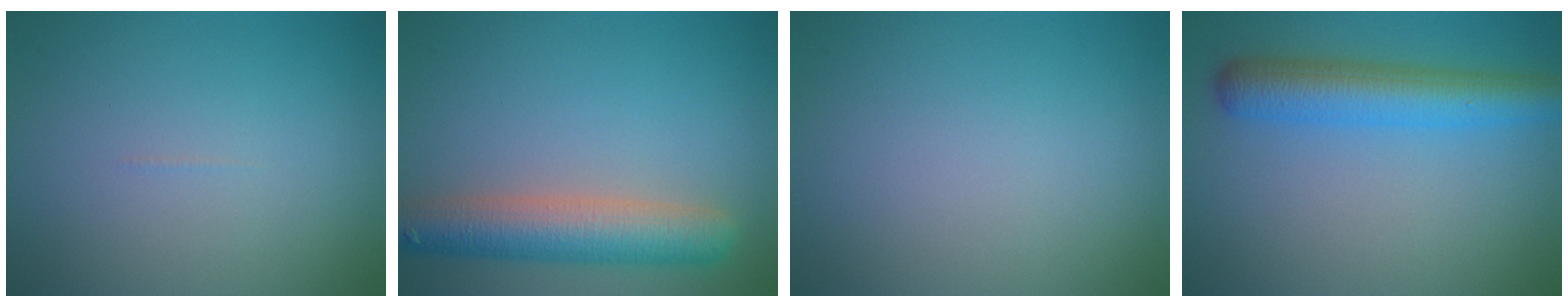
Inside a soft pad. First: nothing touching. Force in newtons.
{"total": 6.1, "press": 6.1, "slide": 0.5}
{"total": 0.0}
{"total": 5.2, "press": 5.2, "slide": 0.1}